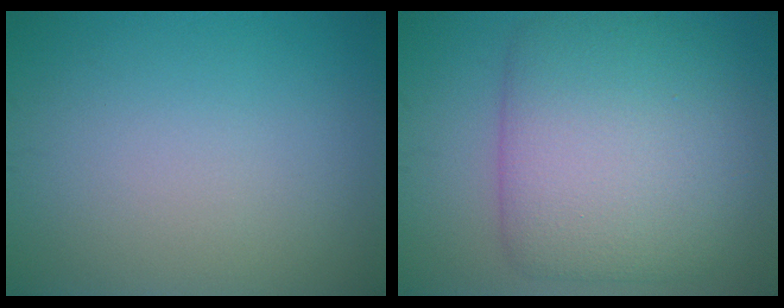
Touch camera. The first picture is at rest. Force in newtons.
{"total": 9.8, "press": 9.8, "slide": 0.3}